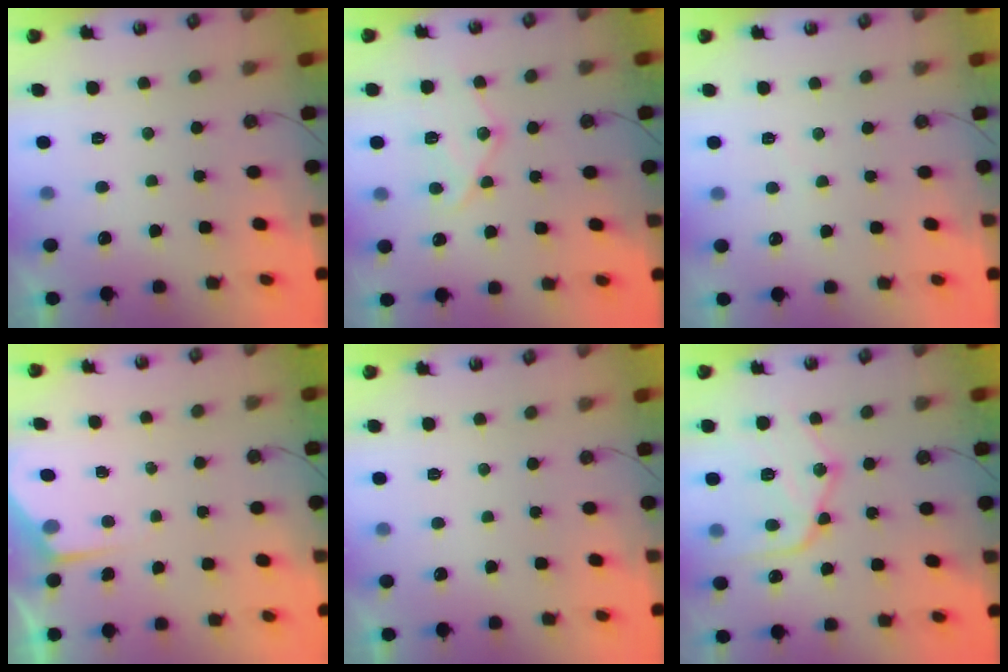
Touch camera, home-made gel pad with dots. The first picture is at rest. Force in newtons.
{"total": 12.6, "press": 12.6, "slide": 0.9}
{"total": 2.3, "press": 2.3, "slide": 0.3}
{"total": 2.3, "press": 2.3, "slide": 0.3}
{"total": 0.0}
{"total": 17.2, "press": 17.1, "slide": 1.7}